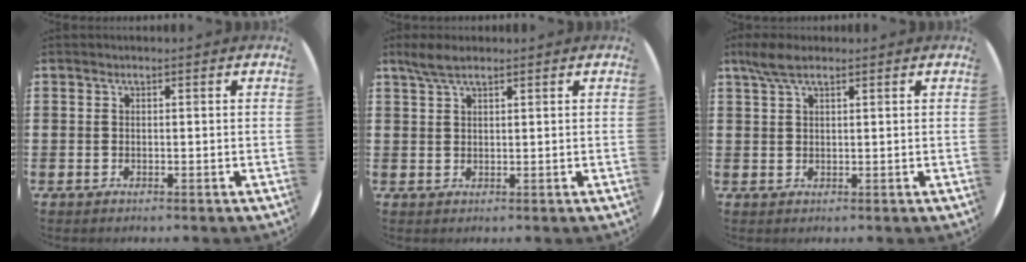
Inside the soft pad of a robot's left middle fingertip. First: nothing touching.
{"total": 3.0, "force": [2.3, 0.8, 1.7], "torque": [-0.037, 0.006, 0.041]}
{"total": 3.3, "force": [2.3, 1.0, 2.2], "torque": [-0.046, 0.006, 0.041]}